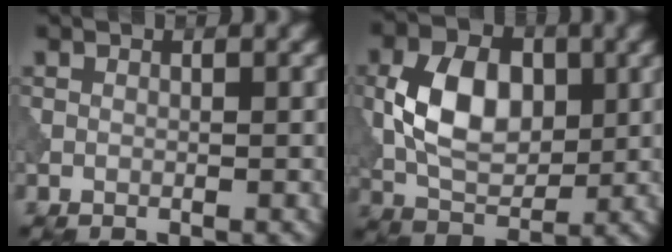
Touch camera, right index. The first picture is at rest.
{"total": 7.3, "force": [0.6, 4.8, 5.5], "torque": [-0.105, 0.001, 0.009]}